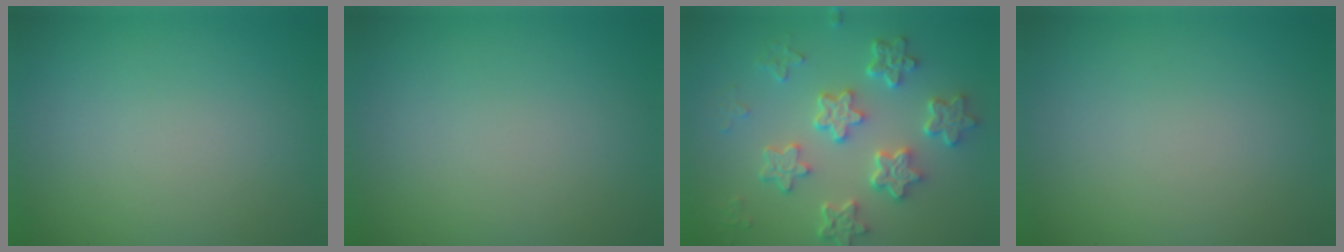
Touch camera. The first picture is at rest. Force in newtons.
{"total": 0.0}
{"total": 6.2, "press": 4.9, "slide": 3.9}
{"total": 0.0}